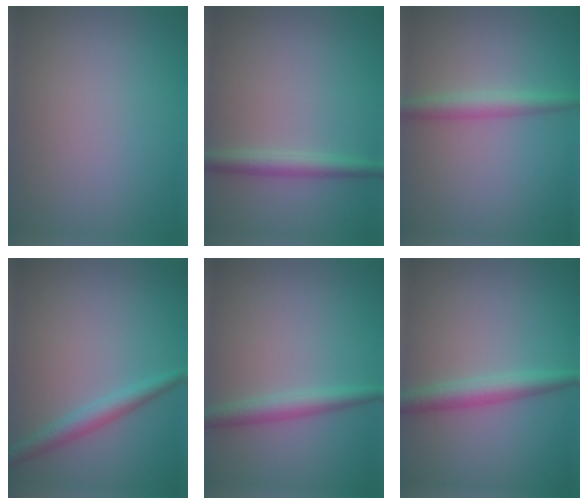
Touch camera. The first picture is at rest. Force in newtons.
{"total": 2.4, "press": 2.4, "slide": 0.1}
{"total": 2.3, "press": 2.3, "slide": 0.1}
{"total": 2.3, "press": 2.3, "slide": 0.1}
{"total": 2.4, "press": 2.4, "slide": 0.1}
{"total": 2.9, "press": 2.9, "slide": 0.1}